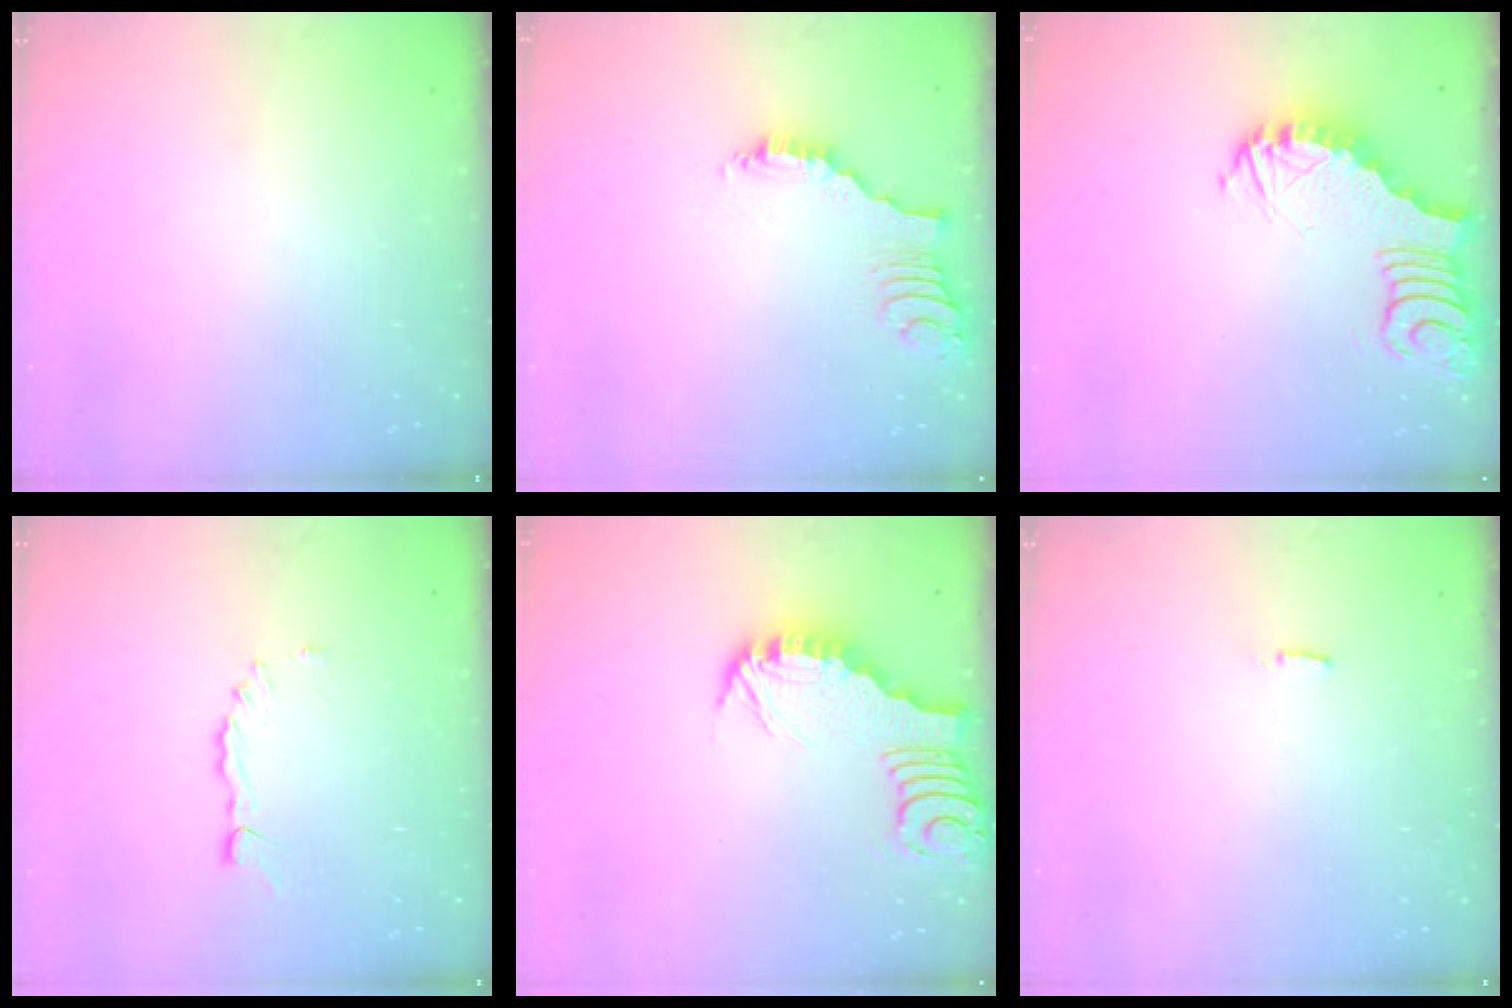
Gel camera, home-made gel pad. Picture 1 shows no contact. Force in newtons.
{"total": 2.2, "press": 2.1, "slide": 0.4}
{"total": 4.3, "press": 4.3, "slide": 0.5}
{"total": 2.3, "press": 2.3, "slide": 0.2}
{"total": 3.3, "press": 3.3, "slide": 0.4}
{"total": 3.6, "press": 3.6, "slide": 0.3}